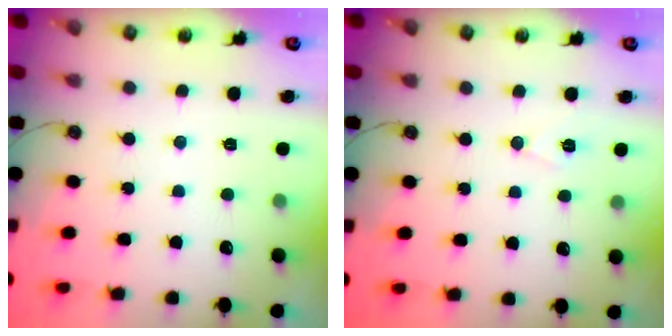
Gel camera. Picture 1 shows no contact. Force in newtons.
{"total": 7.0, "press": 5.3, "slide": 4.6}